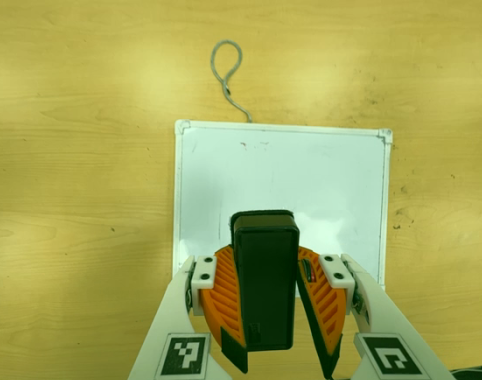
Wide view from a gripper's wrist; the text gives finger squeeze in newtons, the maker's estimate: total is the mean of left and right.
{"total": 9.6, "left": 9.9, "right": 9.3}